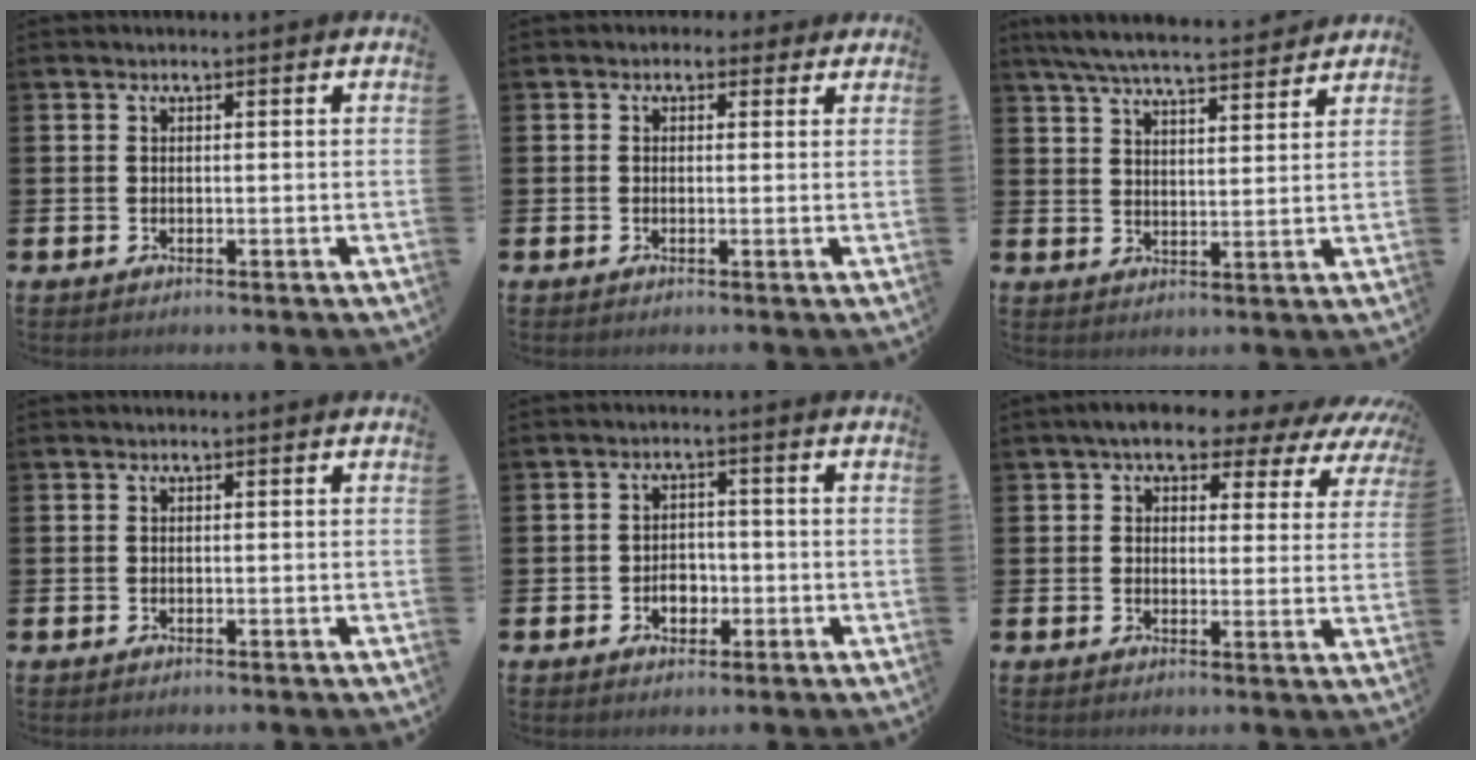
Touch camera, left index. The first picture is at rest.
{"total": 1.3, "force": [0.6, 1.1, 0.1], "torque": [-0.004, 0.009, 0.010]}
{"total": 6.7, "force": [6.3, 0.7, 1.9], "torque": [-0.054, -0.035, 0.113]}
{"total": 0.0}
{"total": 3.0, "force": [-1.0, 2.3, 1.7], "torque": [-0.018, -0.004, -0.026]}
{"total": 6.1, "force": [5.1, 2.3, 2.4], "torque": [-0.049, -0.029, 0.083]}